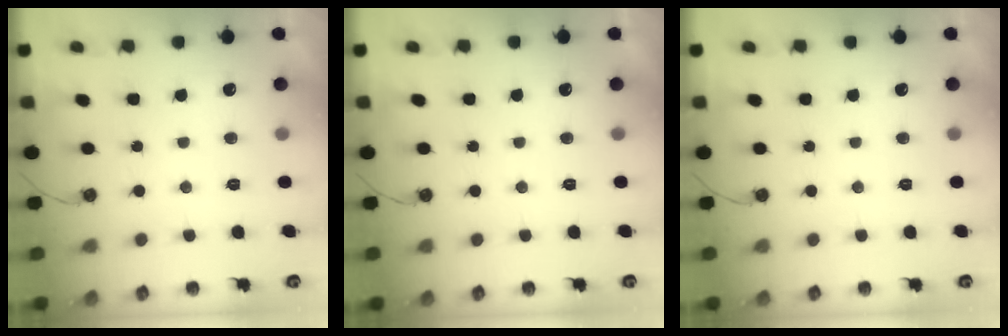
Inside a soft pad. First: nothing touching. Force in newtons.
{"total": 0.0}
{"total": 0.0}